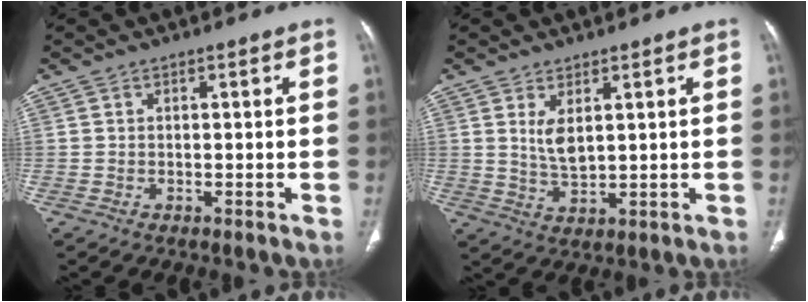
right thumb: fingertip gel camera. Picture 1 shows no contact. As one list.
[{"total": 4.3, "force": [1.6, 1.8, 3.6], "torque": [-0.066, -0.019, 0.040]}]